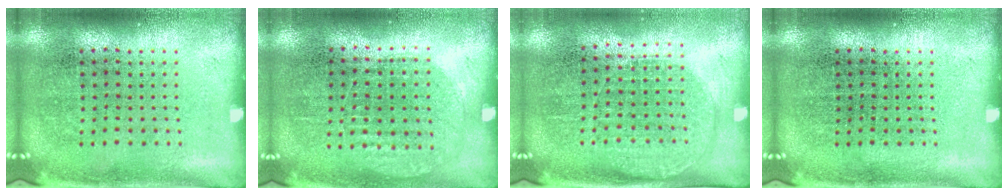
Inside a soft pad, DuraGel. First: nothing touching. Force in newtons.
{"total": 0.7, "press": 0.6, "slide": 0.2}
{"total": 1.3, "press": 1.2, "slide": 0.5}
{"total": 0.0}